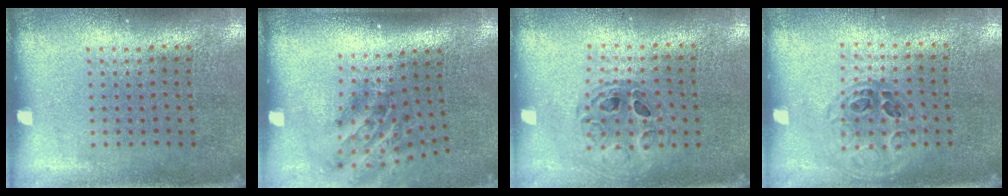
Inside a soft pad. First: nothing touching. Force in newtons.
{"total": 1.9, "press": 1.1, "slide": 1.5}
{"total": 0.8, "press": 0.8, "slide": 0.1}
{"total": 1.0, "press": 0.9, "slide": 0.4}